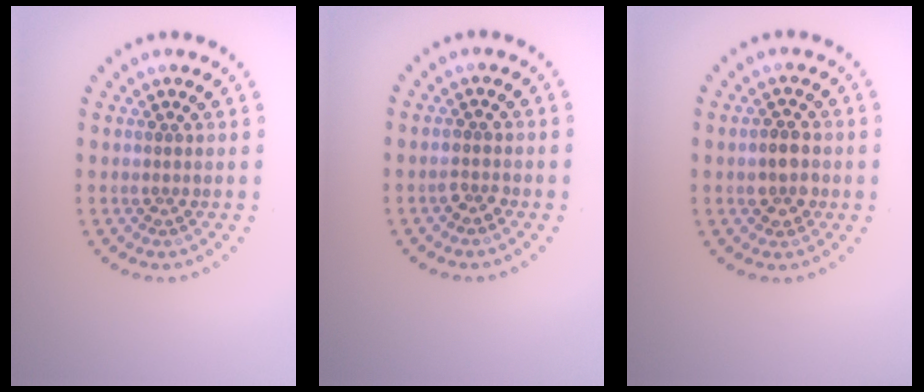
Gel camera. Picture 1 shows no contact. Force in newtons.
{"total": 1.1, "press": 1.1, "slide": 0.3}
{"total": 2.5, "press": 2.5, "slide": 0.4}